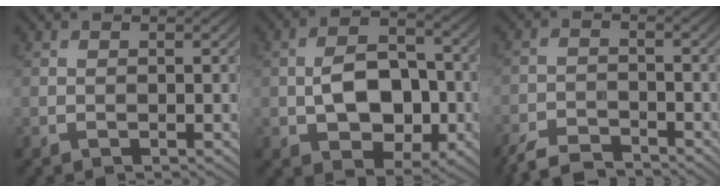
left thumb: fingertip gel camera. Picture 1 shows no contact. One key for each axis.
{"total": 8.3, "fx": -1.4, "fy": 5.4, "fz": 6.2, "tx": -0.108, "ty": 0.004, "tz": -0.028}
{"total": 5.5, "fx": -4.9, "fy": 1.3, "fz": 2.1, "tx": -0.040, "ty": -0.009, "tz": -0.102}